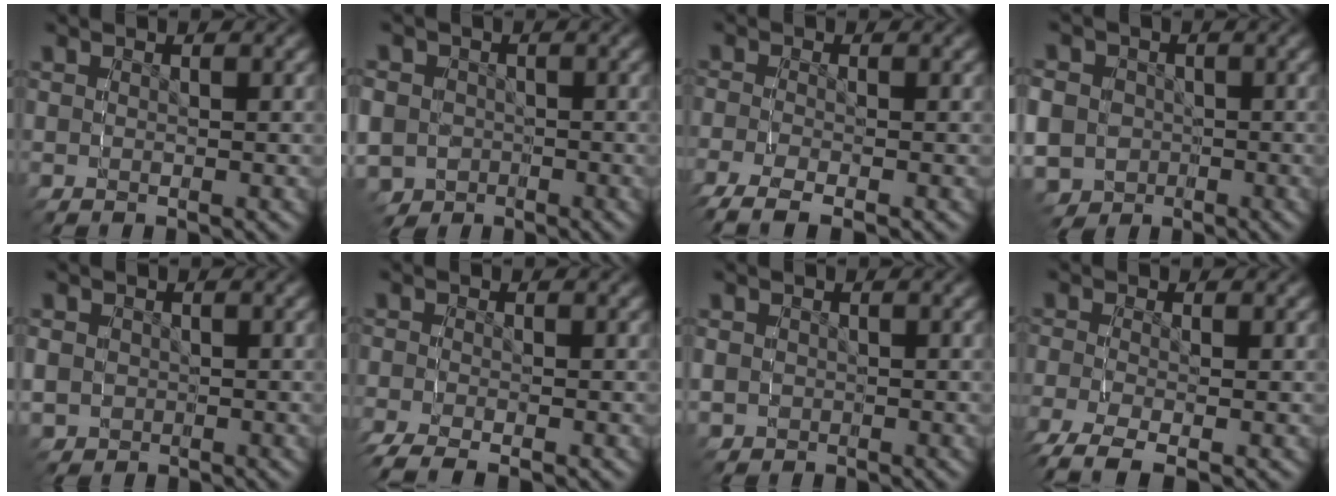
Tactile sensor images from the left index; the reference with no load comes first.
{"total": 9.8, "force": [-3.4, 8.6, 3.1], "torque": [-0.075, -0.041, -0.055]}
{"total": 4.4, "force": [-2.9, 2.0, 2.6], "torque": [-0.060, -0.017, -0.040]}
{"total": 10.8, "force": [-3.0, 9.7, 3.8], "torque": [-0.086, -0.042, -0.047]}
{"total": 4.1, "force": [-0.8, 3.8, 1.4], "torque": [-0.036, -0.022, -0.005]}
{"total": 3.6, "force": [-2.7, 1.7, 1.6], "torque": [-0.030, -0.008, -0.043]}
{"total": 2.7, "force": [-0.4, 2.6, 0.7], "torque": [-0.019, -0.014, -0.001]}
{"total": 4.7, "force": [-2.9, 2.2, 3.0], "torque": [-0.073, -0.024, -0.035]}